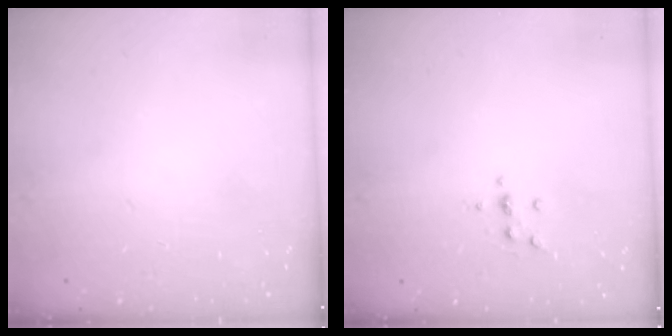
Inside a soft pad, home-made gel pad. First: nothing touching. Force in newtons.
{"total": 3.6, "press": 3.5, "slide": 0.9}